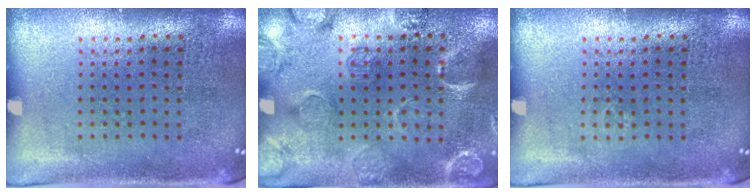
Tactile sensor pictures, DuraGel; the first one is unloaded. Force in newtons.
{"total": 2.6, "press": 1.9, "slide": 1.8}
{"total": 0.5, "press": 0.5, "slide": 0.2}